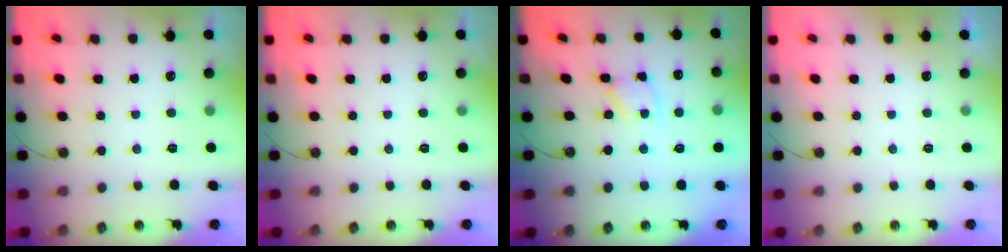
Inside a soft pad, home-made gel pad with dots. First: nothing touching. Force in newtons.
{"total": 0.0}
{"total": 2.0, "press": 2.0, "slide": 0.1}
{"total": 0.0}